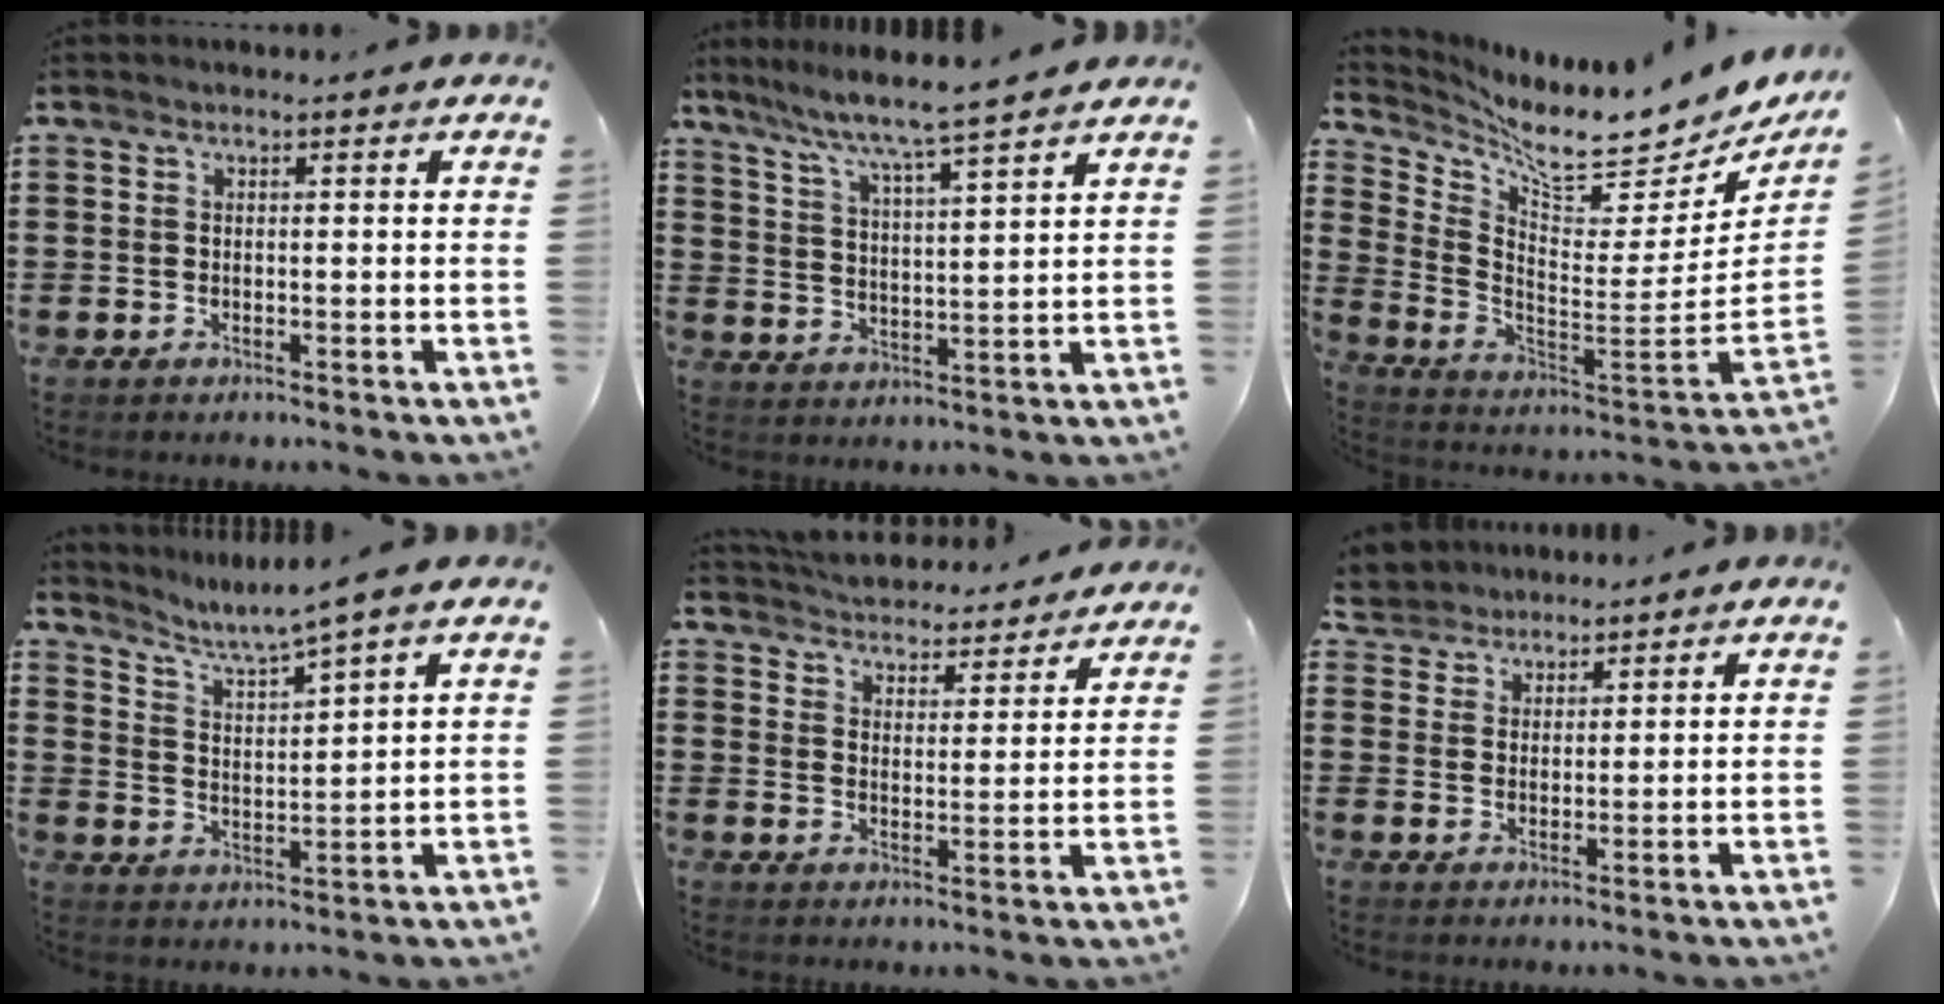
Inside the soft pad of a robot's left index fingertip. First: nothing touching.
{"total": 5.6, "force": [5.1, -1.2, 2.1], "torque": [-0.066, -0.040, 0.080]}
{"total": 9.0, "force": [8.0, 0.9, 4.0], "torque": [-0.093, -0.085, 0.129]}
{"total": 4.2, "force": [3.4, -1.0, 2.2], "torque": [-0.059, -0.025, 0.051]}
{"total": 4.4, "force": [4.4, 0.1, -0.3], "torque": [-0.018, -0.035, 0.073]}
{"total": 3.3, "force": [3.0, 1.4, -0.6], "torque": [-0.004, -0.003, 0.056]}